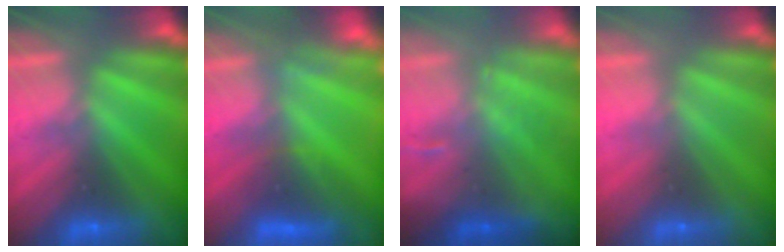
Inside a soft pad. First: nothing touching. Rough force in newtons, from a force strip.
{"total": 4.9}
{"total": 2.7}
{"total": 3.0}